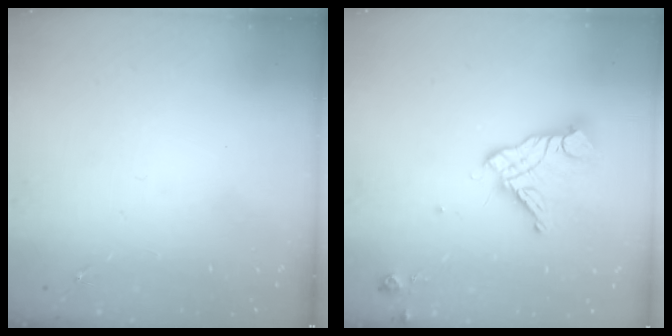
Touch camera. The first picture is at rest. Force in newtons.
{"total": 14.6, "press": 14.5, "slide": 1.4}